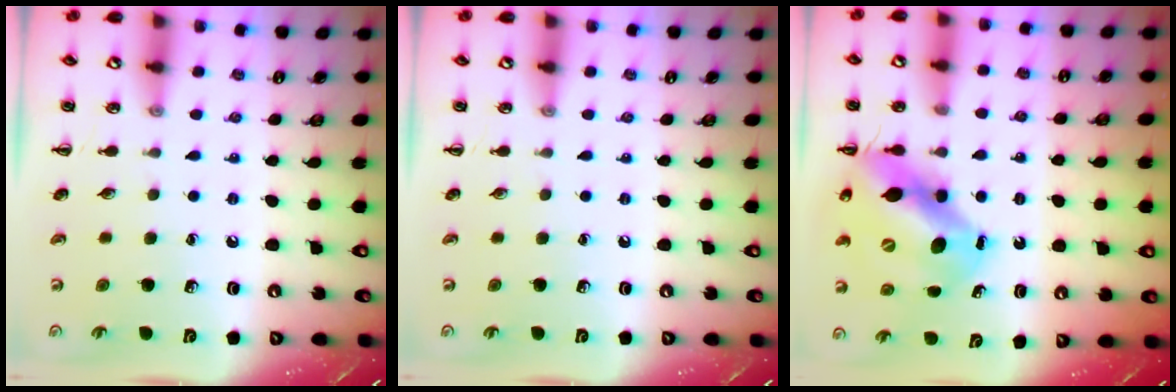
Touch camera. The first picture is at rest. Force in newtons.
{"total": 0.0}
{"total": 11.8, "press": 11.4, "slide": 3.1}